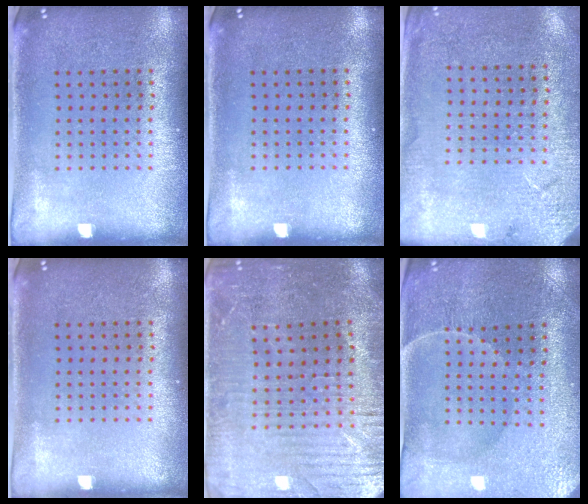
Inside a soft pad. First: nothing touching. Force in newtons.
{"total": 0.0}
{"total": 2.6, "press": 2.5, "slide": 0.5}
{"total": 0.0}
{"total": 2.2, "press": 2.2, "slide": 0.5}
{"total": 1.0, "press": 0.9, "slide": 0.3}